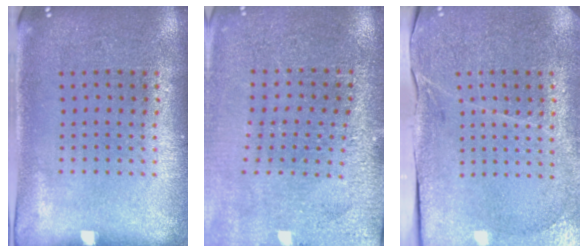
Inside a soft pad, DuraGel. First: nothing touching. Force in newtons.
{"total": 3.0, "press": 3.0, "slide": 0.4}
{"total": 3.4, "press": 3.4, "slide": 0.3}